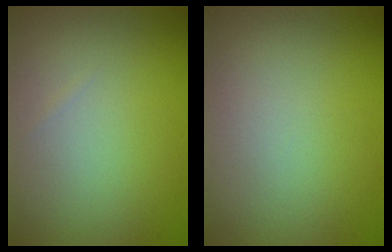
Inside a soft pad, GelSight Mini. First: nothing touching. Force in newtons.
{"total": 0.0}